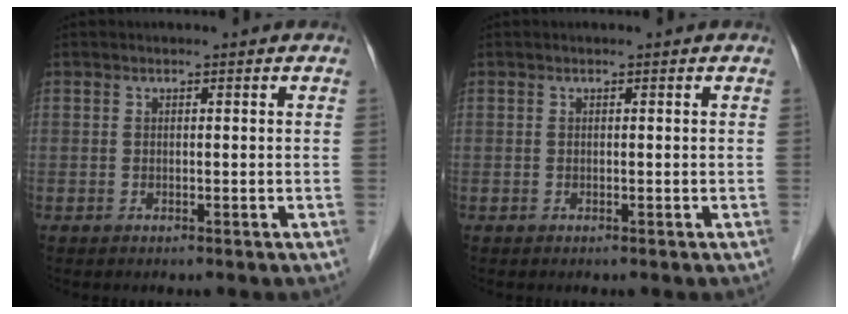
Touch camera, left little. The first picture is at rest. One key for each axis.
{"total": 0.0}